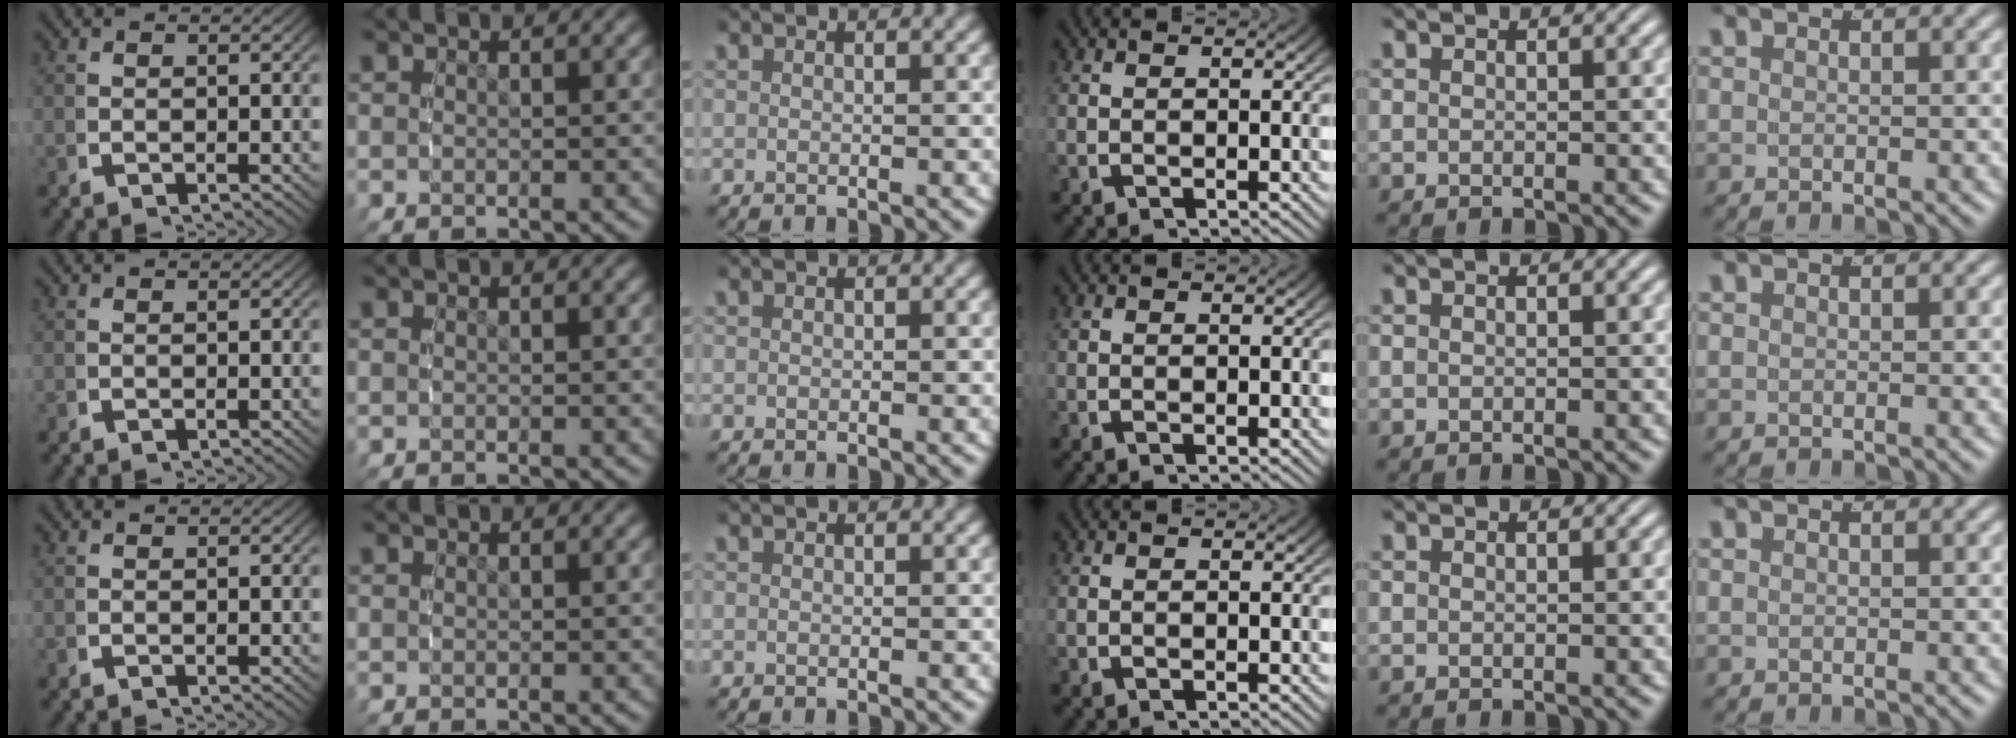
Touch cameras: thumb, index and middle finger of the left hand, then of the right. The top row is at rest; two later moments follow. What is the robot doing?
{"motion": "reach", "object": "backpack"}